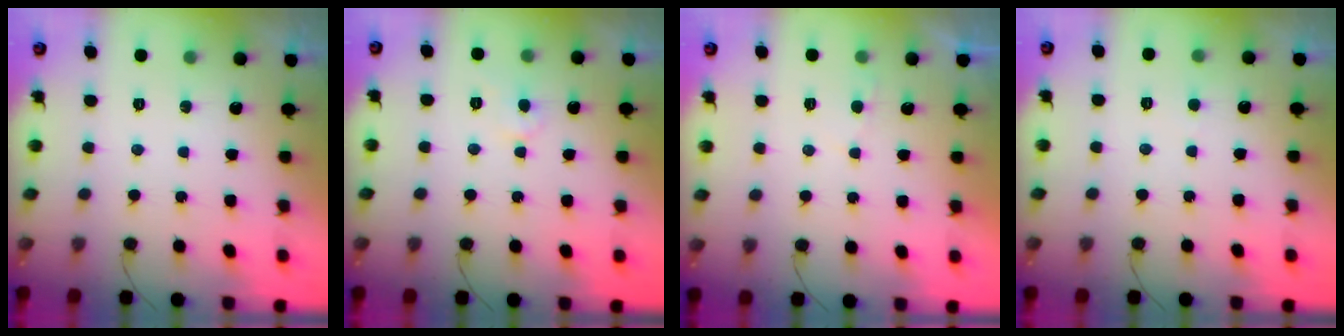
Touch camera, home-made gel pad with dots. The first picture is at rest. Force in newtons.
{"total": 3.8, "press": 3.8, "slide": 0.3}
{"total": 2.5, "press": 2.5, "slide": 0.2}
{"total": 2.1, "press": 2.1, "slide": 0.2}